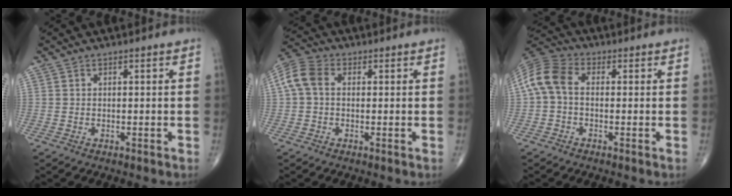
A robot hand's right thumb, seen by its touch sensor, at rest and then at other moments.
{"total": 6.6, "force": [0.7, 4.6, 4.7], "torque": [-0.106, 0.024, 0.007]}
{"total": 8.0, "force": [0.0, 5.2, 6.1], "torque": [-0.126, 0.024, -0.014]}